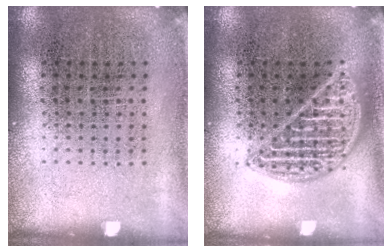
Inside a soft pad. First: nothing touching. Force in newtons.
{"total": 2.3, "press": 2.3, "slide": 0.3}